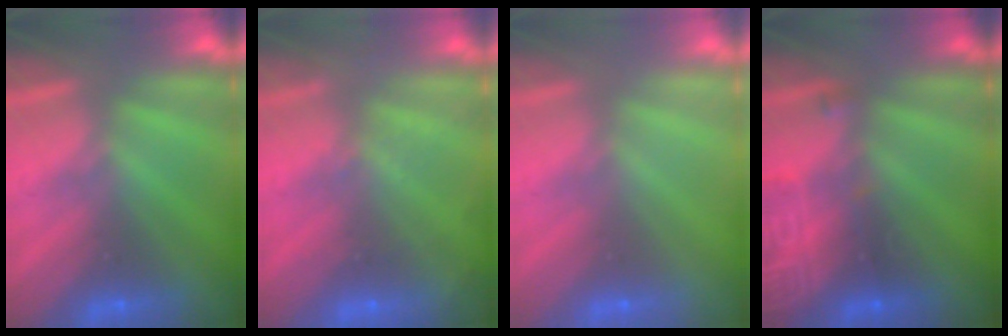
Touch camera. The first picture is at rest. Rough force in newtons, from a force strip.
{"total": 1.8}
{"total": 3.1}
{"total": 3.0}